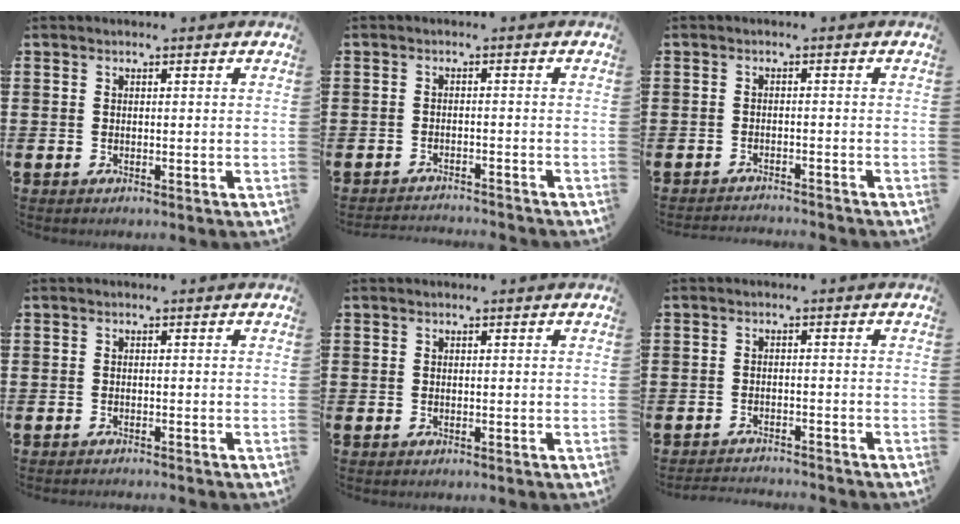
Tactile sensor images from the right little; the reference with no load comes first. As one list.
[{"total": 1.8, "force": [-1.8, -0.1, -0.1], "torque": [-0.003, 0.004, -0.038]}, {"total": 1.4, "force": [-1.4, -0.1, -0.1], "torque": [-0.001, 0.004, -0.030]}, {"total": 0.6, "force": [-0.5, -0.1, 0.0], "torque": [0.001, -0.001, -0.011]}, {"total": 0.0}, {"total": 1.8, "force": [-1.8, -0.1, -0.1], "torque": [-0.002, 0.002, -0.038]}]